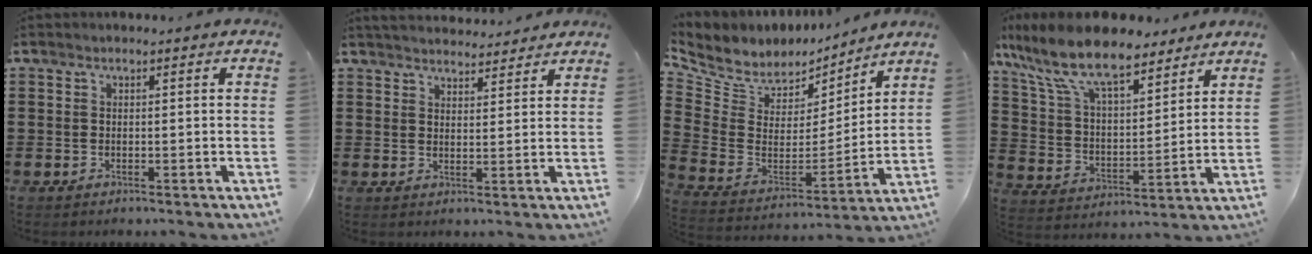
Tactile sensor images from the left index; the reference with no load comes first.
{"total": 3.2, "force": [3.2, 0.3, 0.1], "torque": [-0.012, -0.011, 0.059]}
{"total": 6.8, "force": [5.7, 3.6, 0.8], "torque": [-0.061, -0.046, 0.104]}
{"total": 12.1, "force": [9.4, 3.5, 6.7], "torque": [-0.173, -0.041, 0.166]}